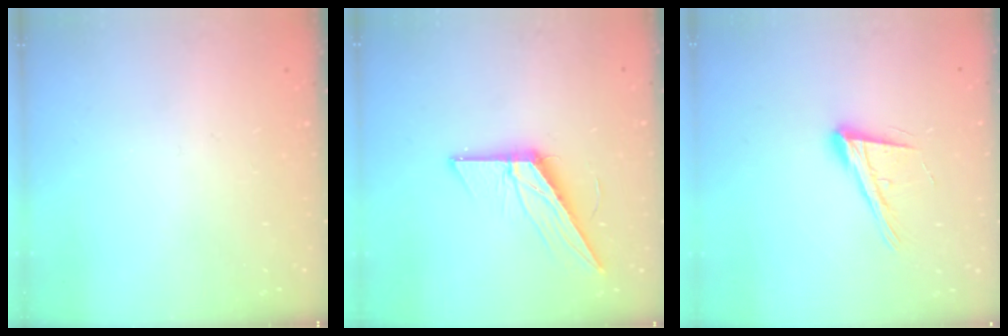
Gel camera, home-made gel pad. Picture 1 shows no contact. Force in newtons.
{"total": 12.7, "press": 12.7, "slide": 0.6}
{"total": 14.6, "press": 14.0, "slide": 3.9}